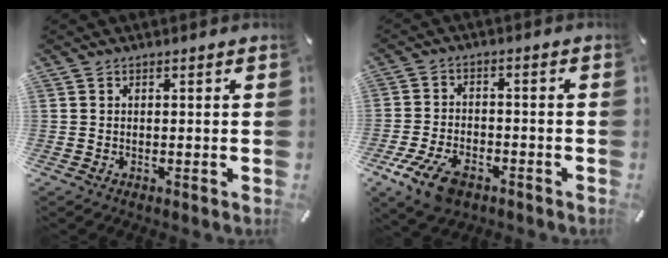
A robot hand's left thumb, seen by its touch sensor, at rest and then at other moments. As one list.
[{"total": 9.2, "force": [-5.2, 5.1, 5.5], "torque": [-0.126, 0.015, -0.097]}]